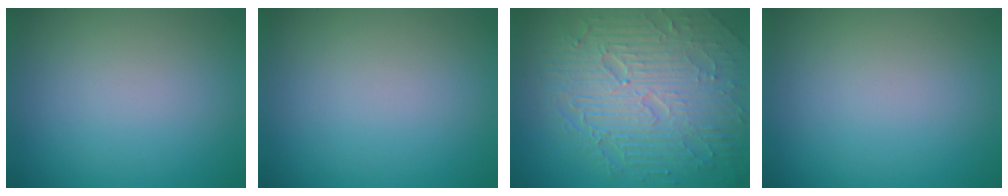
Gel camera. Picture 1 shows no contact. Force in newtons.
{"total": 0.0}
{"total": 10.1, "press": 6.5, "slide": 7.7}
{"total": 0.0}